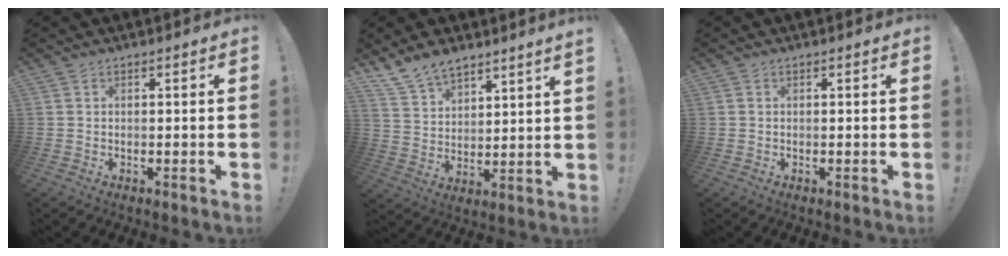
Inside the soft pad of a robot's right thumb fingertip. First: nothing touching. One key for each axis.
{"total": 9.0, "fx": 8.1, "fy": 2.8, "fz": 2.5, "tx": -0.060, "ty": -0.055, "tz": 0.159}
{"total": 0.0}